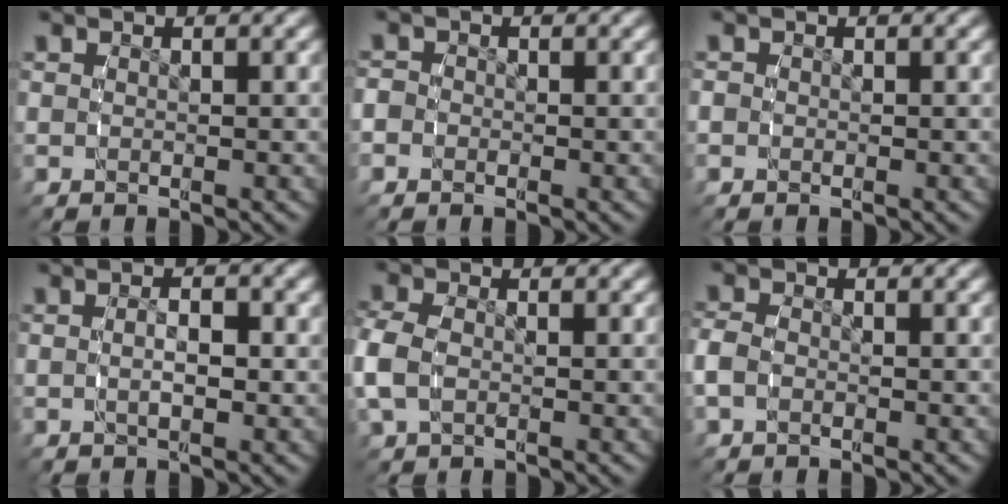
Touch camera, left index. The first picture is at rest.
{"total": 1.7, "force": [-0.6, 1.6, 0.2], "torque": [-0.012, 0.002, -0.019]}
{"total": 0.9, "force": [-0.2, 0.9, 0.1], "torque": [-0.006, 0.002, -0.006]}
{"total": 2.0, "force": [-0.2, 0.7, 1.8], "torque": [-0.034, -0.002, -0.004]}
{"total": 2.8, "force": [-0.3, 2.1, 1.7], "torque": [-0.064, -0.008, 0.003]}
{"total": 2.1, "force": [-0.6, 1.7, 1.0], "torque": [-0.039, -0.002, -0.011]}